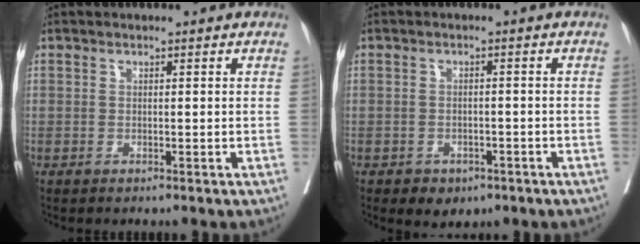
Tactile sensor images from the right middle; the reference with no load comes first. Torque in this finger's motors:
{"motor_torque": [-0.21, -0.10, 0.01, -0.01]}